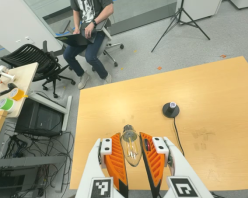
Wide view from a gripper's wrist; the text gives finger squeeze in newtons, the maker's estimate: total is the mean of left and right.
{"total": 15.6, "left": 17.7, "right": 13.4}